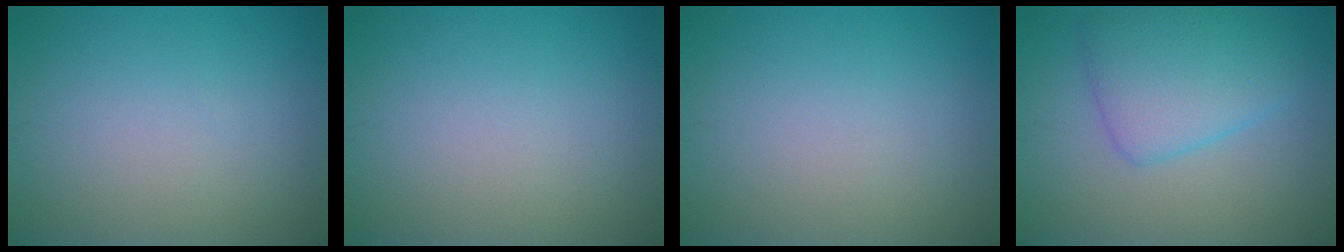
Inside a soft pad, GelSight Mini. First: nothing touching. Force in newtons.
{"total": 0.0}
{"total": 0.0}
{"total": 5.4, "press": 5.4, "slide": 0.1}